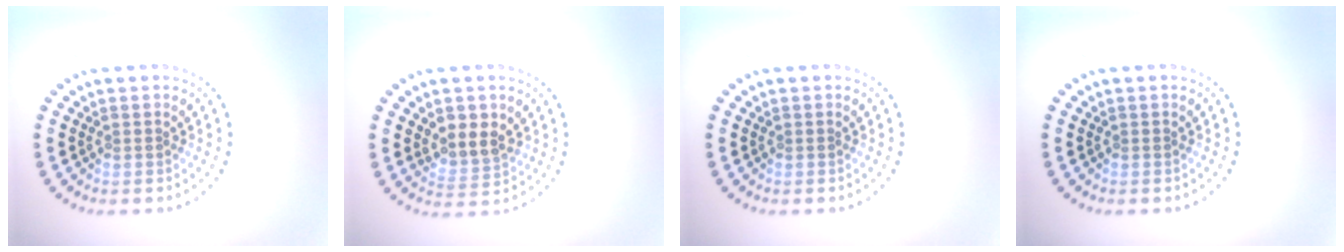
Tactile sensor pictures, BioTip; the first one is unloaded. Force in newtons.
{"total": 3.2, "press": 2.9, "slide": 1.3}
{"total": 0.0}
{"total": 0.0}